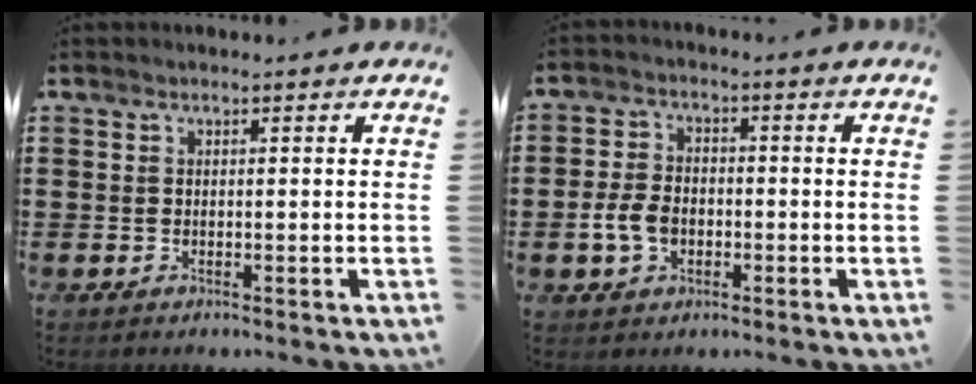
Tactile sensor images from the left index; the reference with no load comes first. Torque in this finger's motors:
{"motor_torque": [0.52, 0.40, 0.36, 0.07]}